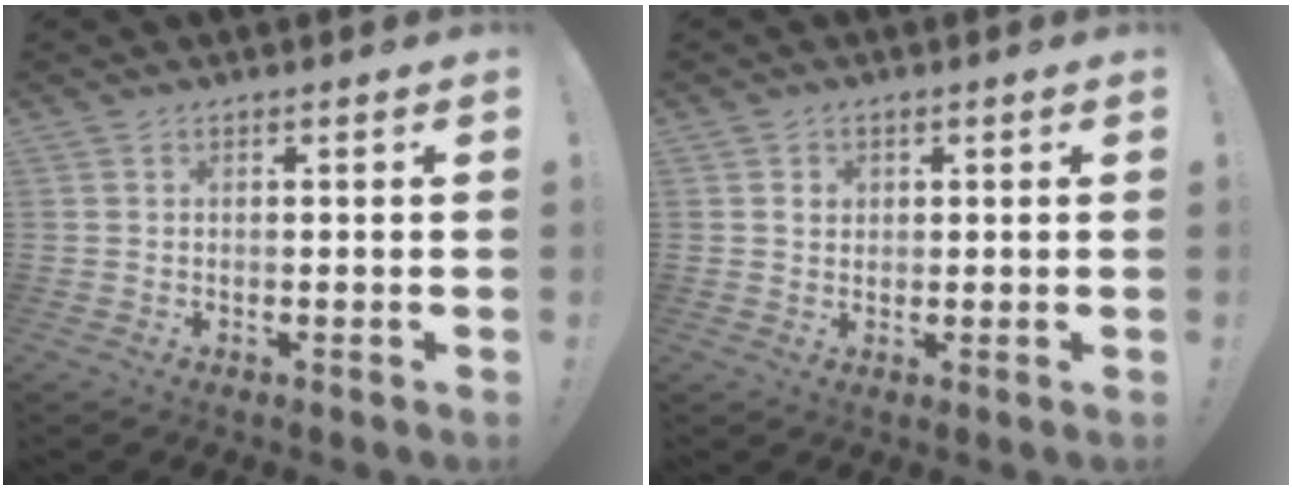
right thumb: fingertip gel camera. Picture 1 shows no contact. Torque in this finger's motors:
{"motor_torque": [0.00, 0.00, 0.00, 0.00, 0.01]}